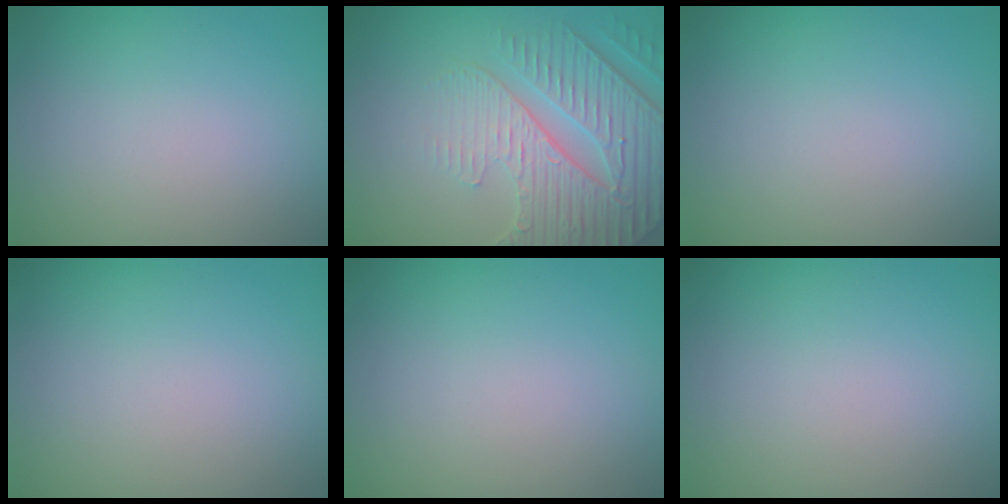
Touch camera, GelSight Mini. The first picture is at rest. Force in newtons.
{"total": 6.6, "press": 5.2, "slide": 4.1}
{"total": 0.0}
{"total": 0.0}
{"total": 0.0}
{"total": 0.0}